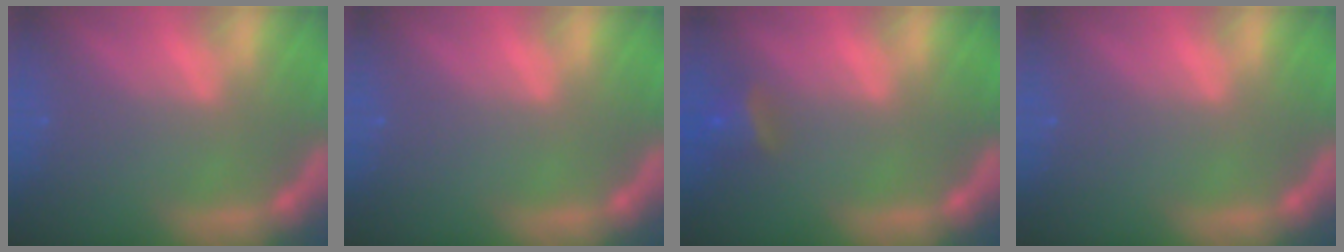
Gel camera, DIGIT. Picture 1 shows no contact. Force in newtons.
{"total": 0.0}
{"total": 2.9}
{"total": 0.0}